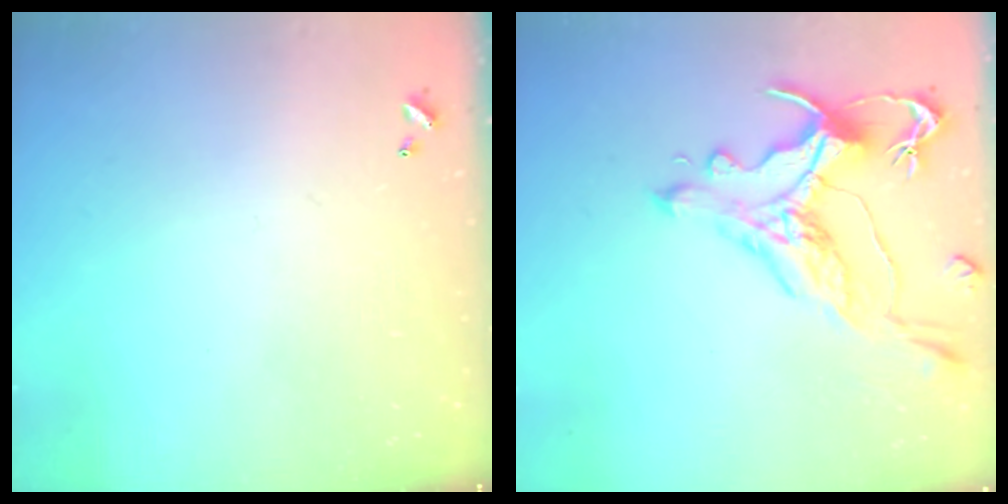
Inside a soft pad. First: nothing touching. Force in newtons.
{"total": 1.7, "press": 1.2, "slide": 1.1}